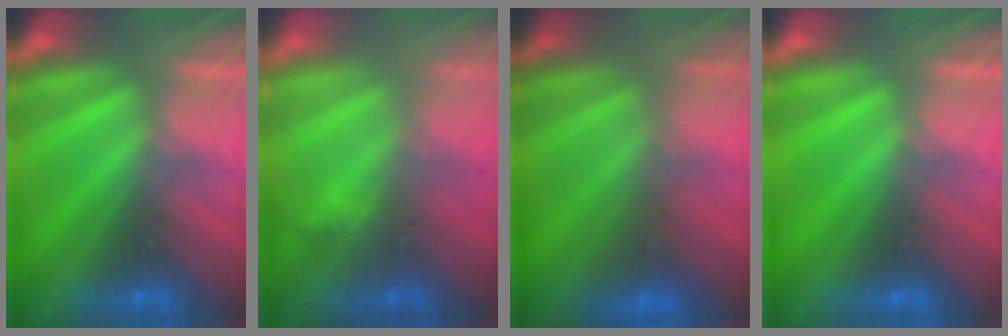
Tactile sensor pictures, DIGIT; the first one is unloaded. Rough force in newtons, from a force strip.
{"total": 2.9}
{"total": 2.4}
{"total": 0.0}